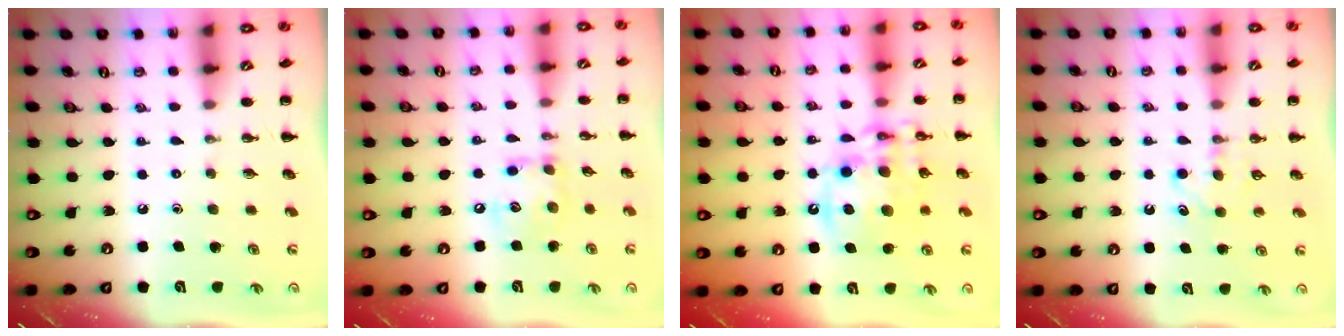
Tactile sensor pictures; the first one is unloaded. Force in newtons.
{"total": 10.1, "press": 10.1, "slide": 0.4}
{"total": 14.3, "press": 13.9, "slide": 3.0}
{"total": 4.9, "press": 4.7, "slide": 1.5}